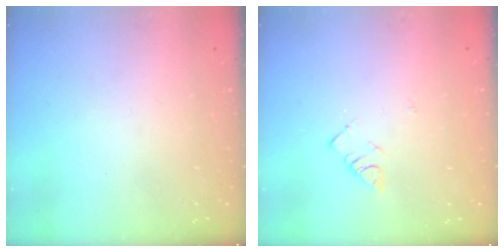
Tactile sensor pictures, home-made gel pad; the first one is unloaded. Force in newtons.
{"total": 2.8, "press": 2.7, "slide": 0.4}